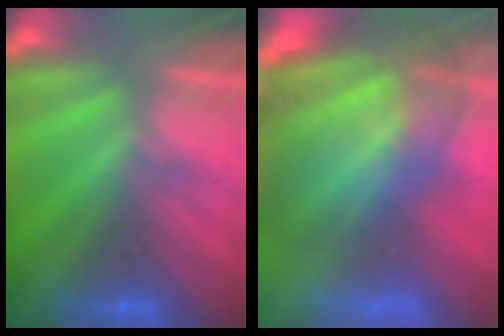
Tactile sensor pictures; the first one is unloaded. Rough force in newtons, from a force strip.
{"total": 9.0}